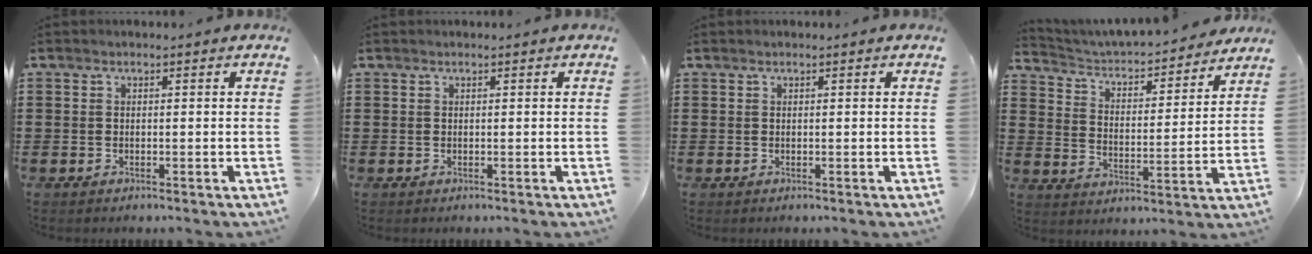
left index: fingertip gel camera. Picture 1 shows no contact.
{"total": 0.0}
{"total": 0.0}
{"total": 3.6, "force": [3.4, 0.8, 1.0], "torque": [-0.039, -0.027, 0.048]}